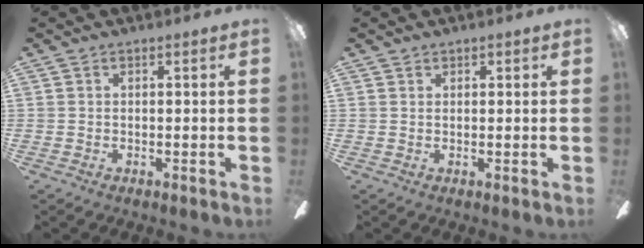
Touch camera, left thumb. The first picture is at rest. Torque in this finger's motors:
{"motor_torque": [0.04, 0.10, -0.11, 0.05, -0.03]}